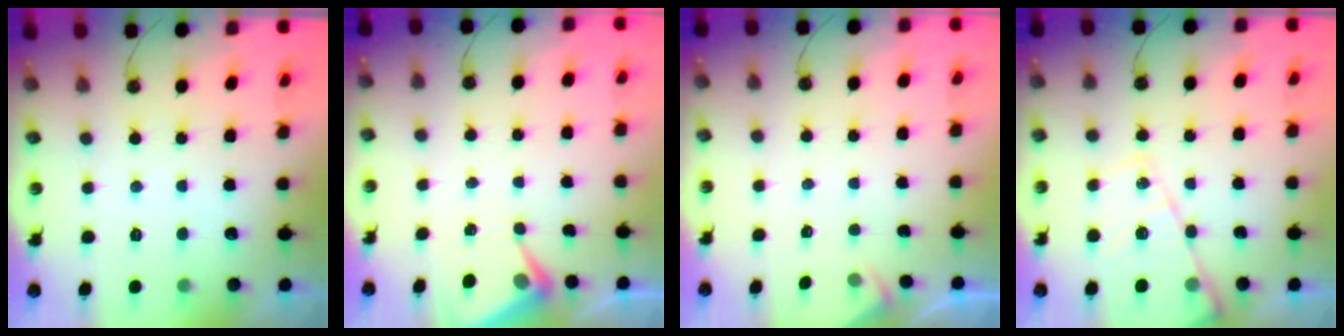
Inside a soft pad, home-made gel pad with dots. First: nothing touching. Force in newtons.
{"total": 5.8, "press": 5.8, "slide": 0.5}
{"total": 2.2, "press": 2.2, "slide": 0.4}
{"total": 15.8, "press": 15.8, "slide": 1.5}